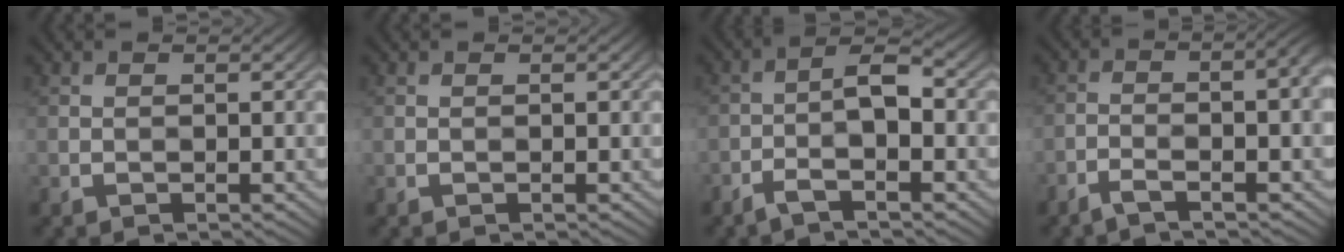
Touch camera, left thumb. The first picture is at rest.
{"total": 0.0}
{"total": 4.1, "force": [-0.9, 1.2, 3.9], "torque": [-0.067, 0.013, -0.024]}
{"total": 5.9, "force": [-2.0, 1.2, 5.4], "torque": [-0.077, 0.007, -0.030]}